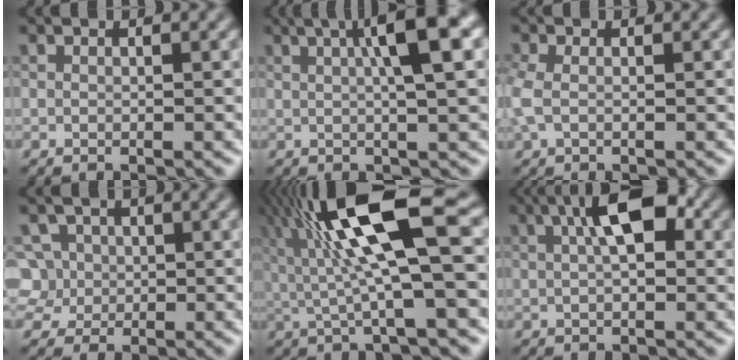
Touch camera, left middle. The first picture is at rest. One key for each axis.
{"total": 6.4, "fx": 1.5, "fy": 0.9, "fz": 6.2, "tx": -0.081, "ty": 0.025, "tz": 0.034}
{"total": 1.2, "fx": -0.8, "fy": 0.4, "fz": 0.8, "tx": -0.050, "ty": 0.008, "tz": -0.003}
{"total": 3.6, "fx": 0.6, "fy": 3.4, "fz": 1.0, "tx": -0.040, "ty": 0.024, "tz": 0.020}
{"total": 10.3, "fx": 1.9, "fy": 2.0, "fz": 9.9, "tx": -0.197, "ty": 0.020, "tz": 0.052}
{"total": 5.1, "fx": 1.2, "fy": 1.7, "fz": 4.6, "tx": -0.083, "ty": 0.020, "tz": 0.026}